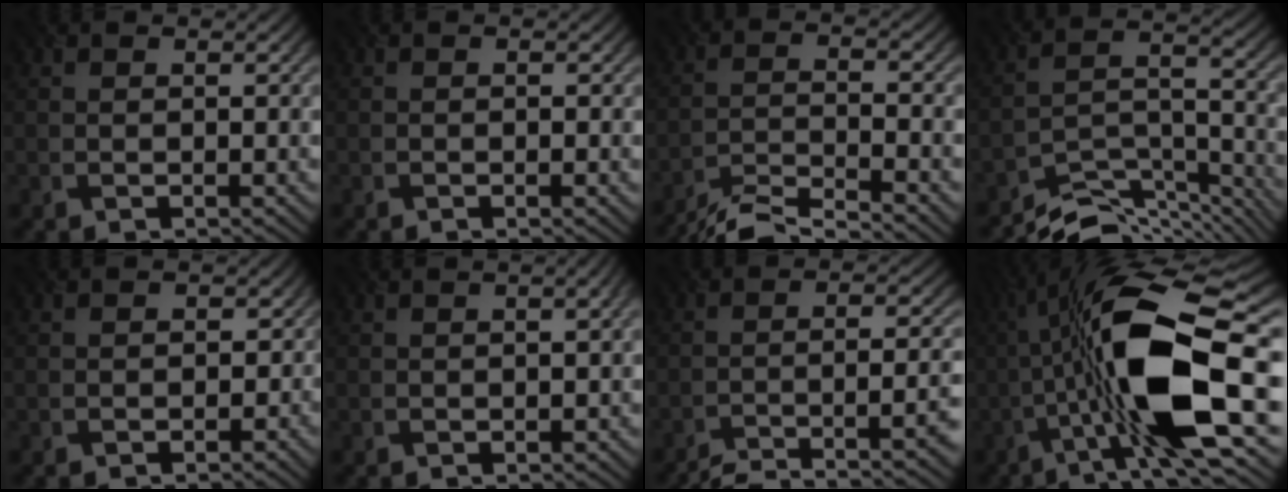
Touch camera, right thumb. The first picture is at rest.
{"total": 0.7, "force": [-0.3, 0.2, 0.6], "torque": [-0.009, 0.000, -0.004]}
{"total": 7.3, "force": [-6.3, 1.0, 3.4], "torque": [-0.059, -0.002, -0.121]}
{"total": 9.5, "force": [-8.2, 2.5, 4.1], "torque": [-0.068, -0.006, -0.150]}
{"total": 1.2, "force": [-0.8, 1.0, 0.2], "torque": [0.006, -0.002, -0.012]}
{"total": 1.9, "force": [-0.2, 0.5, 1.8], "torque": [-0.019, 0.002, -0.004]}
{"total": 11.2, "force": [-8.5, 1.9, 7.0], "torque": [-0.091, 0.016, -0.128]}
{"total": 18.3, "force": [-2.5, 5.9, 17.2], "torque": [-0.320, 0.020, -0.056]}